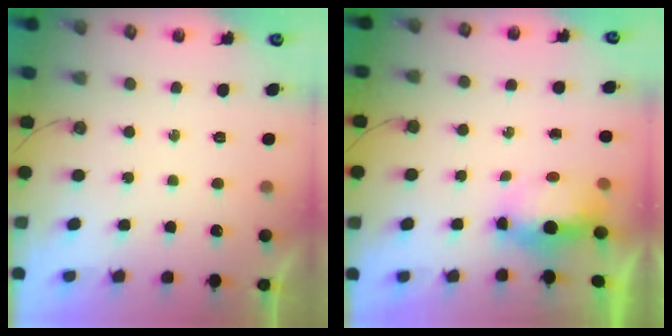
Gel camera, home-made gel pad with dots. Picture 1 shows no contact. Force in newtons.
{"total": 6.2, "press": 6.1, "slide": 1.1}